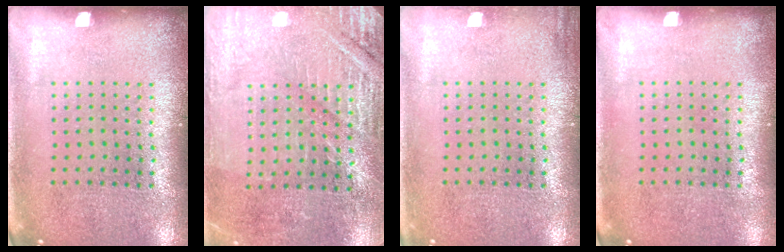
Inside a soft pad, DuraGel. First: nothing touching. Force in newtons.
{"total": 2.9, "press": 2.9, "slide": 0.3}
{"total": 0.9, "press": 0.9, "slide": 0.1}
{"total": 0.0}